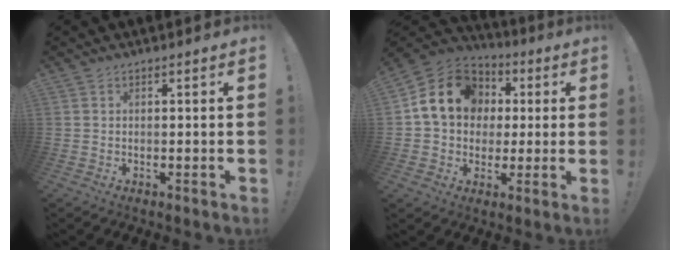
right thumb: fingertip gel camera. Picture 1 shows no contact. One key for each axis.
{"total": 16.6, "fx": 4.1, "fy": 13.6, "fz": 8.8, "tx": -0.137, "ty": 0.000, "tz": 0.088}